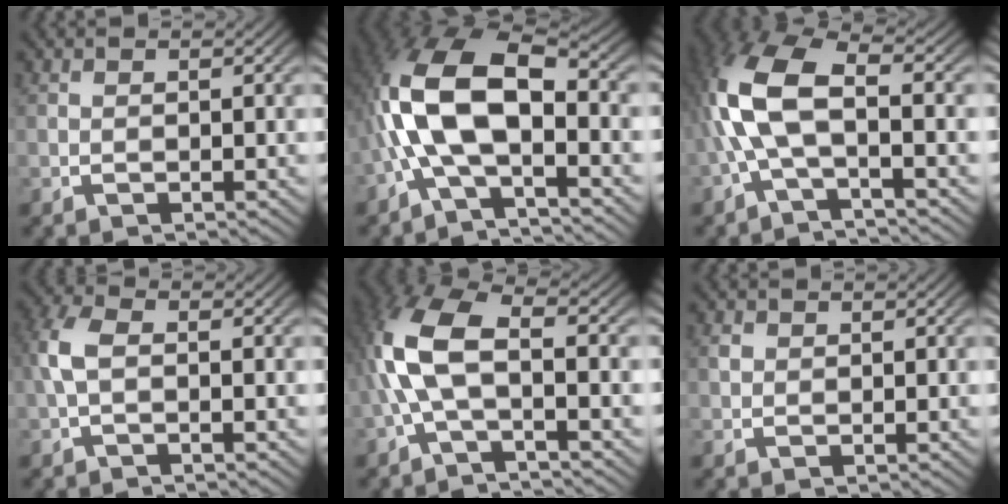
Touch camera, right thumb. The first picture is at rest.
{"total": 13.2, "force": [-0.1, 8.0, 10.5], "torque": [-0.241, -0.024, 0.003]}
{"total": 9.2, "force": [0.1, 4.9, 7.7], "torque": [-0.183, -0.006, 0.000]}
{"total": 3.2, "force": [0.1, 2.0, 2.5], "torque": [-0.075, -0.001, 0.004]}
{"total": 8.3, "force": [-0.1, 4.5, 7.0], "torque": [-0.170, -0.005, -0.002]}
{"total": 0.9, "force": [0.4, 0.7, 0.3], "torque": [-0.006, -0.001, 0.011]}